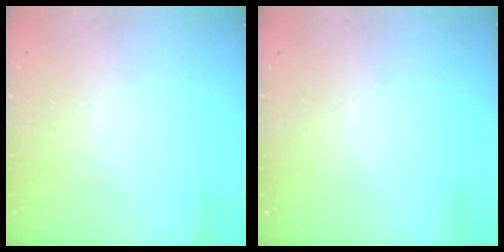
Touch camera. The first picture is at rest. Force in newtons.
{"total": 0.0}